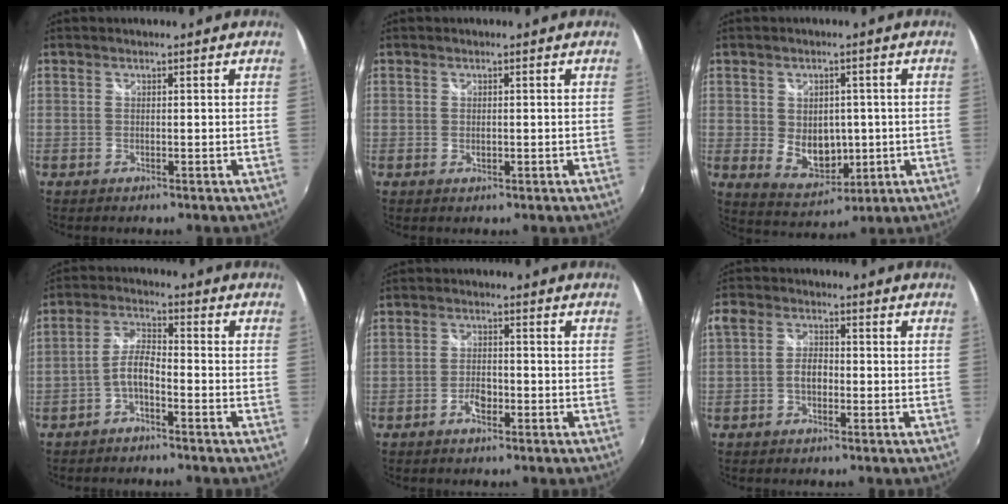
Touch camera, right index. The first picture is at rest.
{"total": 0.8, "force": [0.1, 0.7, 0.4], "torque": [-0.006, -0.002, 0.002]}
{"total": 8.8, "force": [-0.5, 6.8, 5.6], "torque": [-0.104, -0.010, 0.013]}
{"total": 4.6, "force": [-2.6, 1.4, 3.5], "torque": [-0.082, 0.015, -0.053]}
{"total": 3.4, "force": [-1.7, 1.8, 2.4], "torque": [-0.051, 0.002, -0.033]}
{"total": 4.6, "force": [-1.3, 3.0, 3.2], "torque": [-0.064, 0.011, -0.030]}